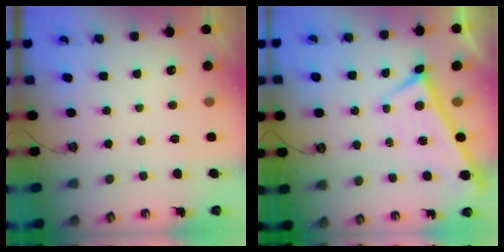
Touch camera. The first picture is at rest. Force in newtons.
{"total": 0.0}